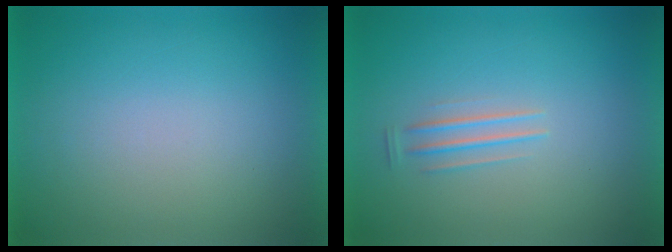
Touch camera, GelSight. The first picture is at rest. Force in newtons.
{"total": 1.3}